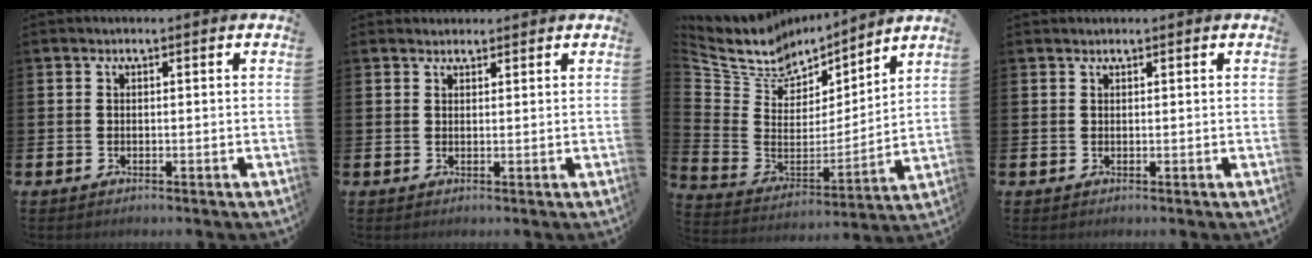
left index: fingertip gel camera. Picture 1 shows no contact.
{"total": 1.6, "force": [1.5, 0.5, -0.1], "torque": [0.006, -0.002, 0.027]}
{"total": 8.1, "force": [7.2, 3.7, 0.1], "torque": [-0.065, -0.057, 0.131]}
{"total": 0.6, "force": [0.6, 0.1, 0.0], "torque": [0.007, -0.003, 0.009]}